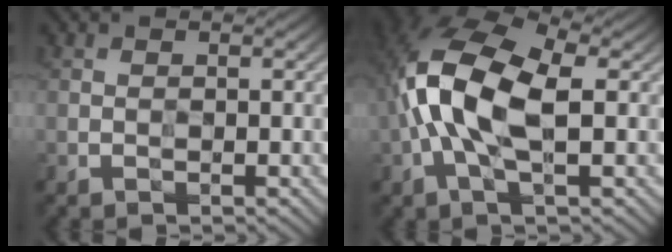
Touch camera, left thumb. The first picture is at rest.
{"total": 11.7, "force": [-0.1, 5.7, 10.2], "torque": [-0.243, 0.019, -0.008]}